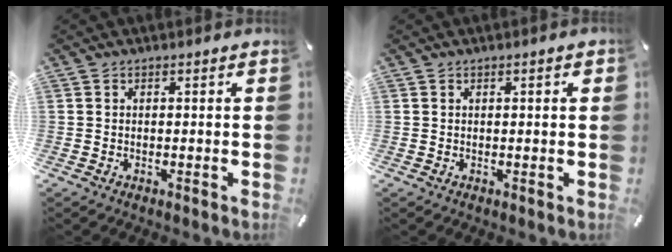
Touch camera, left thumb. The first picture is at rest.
{"total": 1.2, "force": [0.2, 0.2, 1.2], "torque": [-0.022, 0.000, 0.003]}